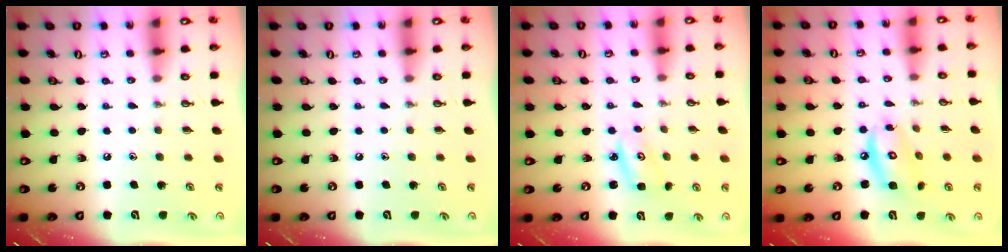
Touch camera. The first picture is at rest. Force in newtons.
{"total": 0.0}
{"total": 3.2, "press": 3.2, "slide": 0.3}
{"total": 9.9, "press": 9.8, "slide": 0.8}